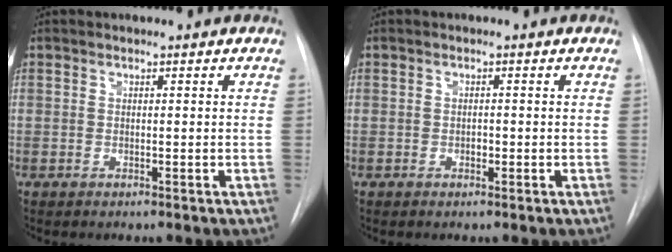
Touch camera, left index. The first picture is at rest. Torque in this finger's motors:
{"motor_torque": [0.12, -0.05, -0.01, 0.00]}